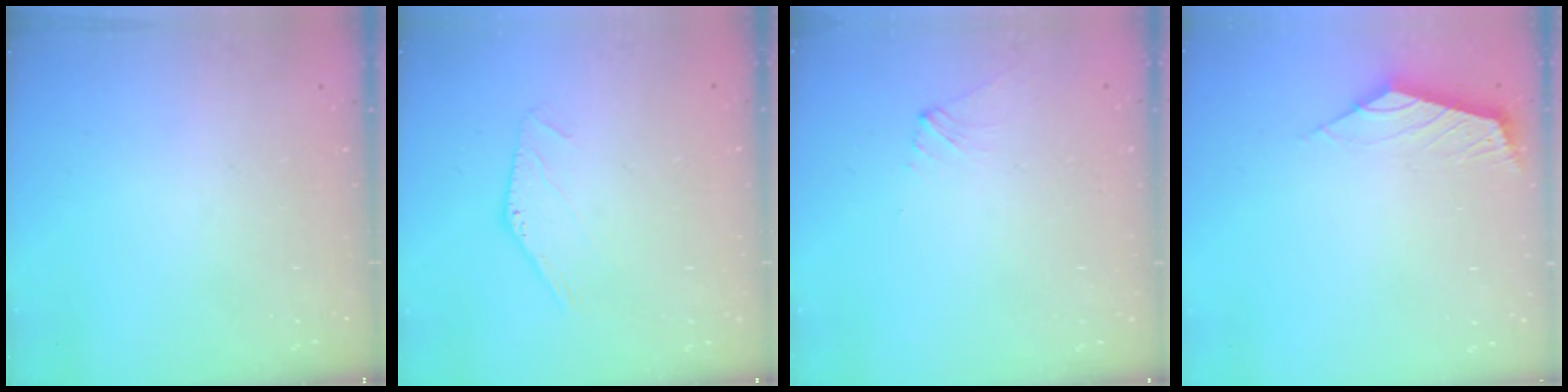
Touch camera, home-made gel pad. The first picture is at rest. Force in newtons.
{"total": 0.0}
{"total": 2.0, "press": 2.0, "slide": 0.3}
{"total": 2.5, "press": 2.5, "slide": 0.6}